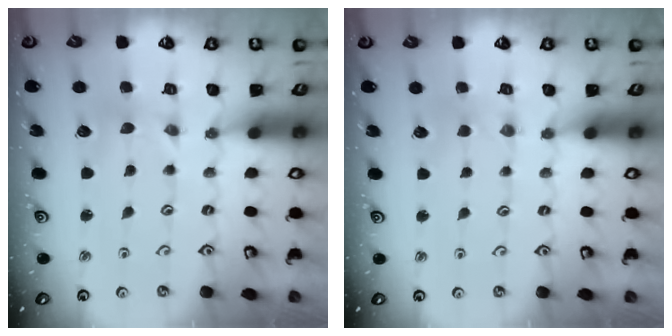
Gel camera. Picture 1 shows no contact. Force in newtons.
{"total": 2.0, "press": 2.0, "slide": 0.4}